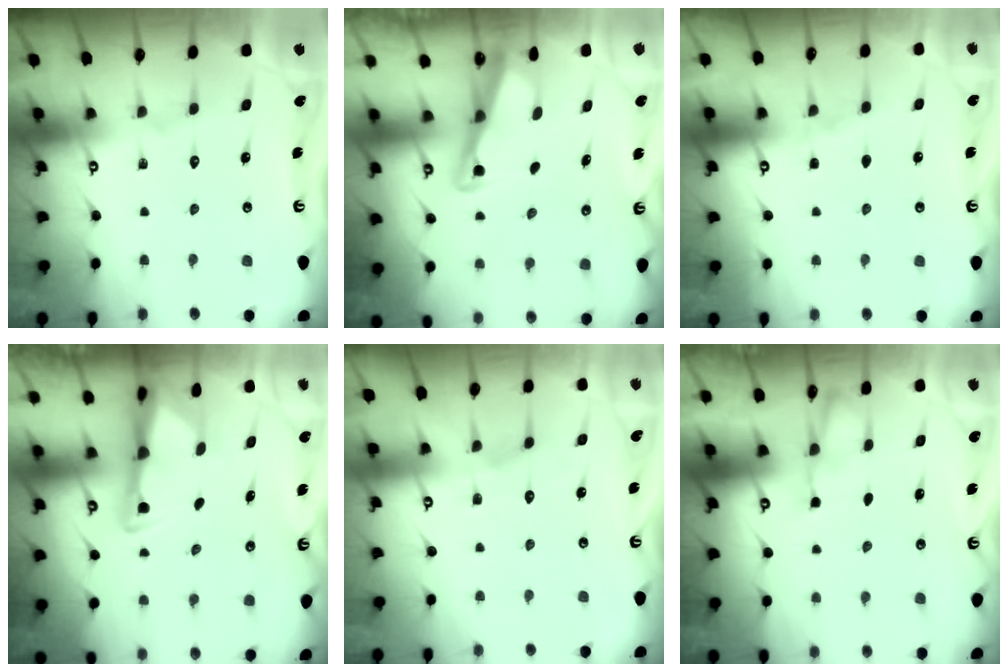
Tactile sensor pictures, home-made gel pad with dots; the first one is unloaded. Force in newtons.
{"total": 2.8, "press": 2.8, "slide": 0.3}
{"total": 2.3, "press": 2.2, "slide": 0.4}
{"total": 3.0, "press": 3.0, "slide": 0.6}
{"total": 3.3, "press": 3.3, "slide": 0.4}
{"total": 3.7, "press": 3.7, "slide": 0.5}